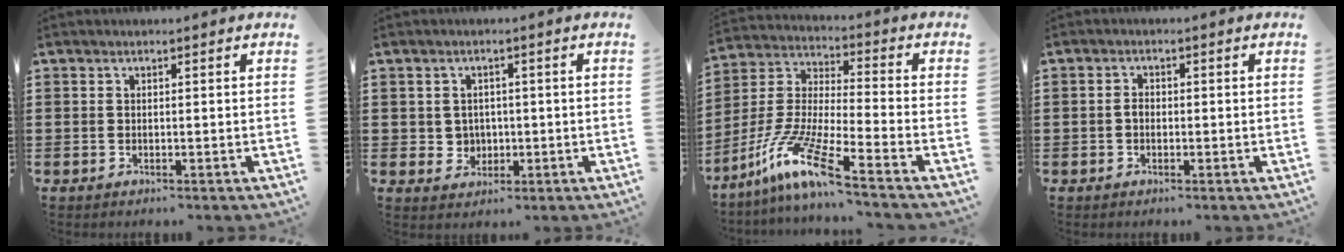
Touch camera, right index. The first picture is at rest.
{"total": 2.7, "force": [0.1, 2.7, 0.7], "torque": [-0.026, 0.009, 0.000]}
{"total": 11.5, "force": [-8.2, 0.0, 8.1], "torque": [-0.197, -0.020, -0.172]}
{"total": 1.6, "force": [-0.3, 1.1, 1.1], "torque": [-0.024, 0.004, -0.007]}